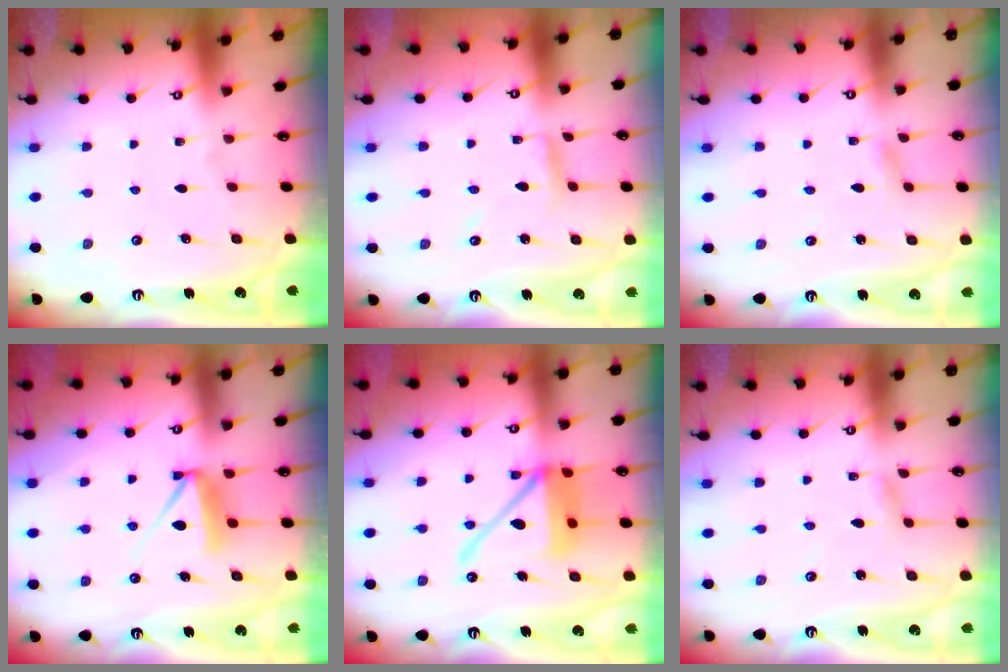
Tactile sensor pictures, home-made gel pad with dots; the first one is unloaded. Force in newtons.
{"total": 5.1, "press": 5.1, "slide": 0.4}
{"total": 1.6, "press": 1.6, "slide": 0.2}
{"total": 9.5, "press": 9.4, "slide": 0.9}
{"total": 14.9, "press": 14.7, "slide": 2.0}
{"total": 1.6, "press": 1.5, "slide": 0.1}